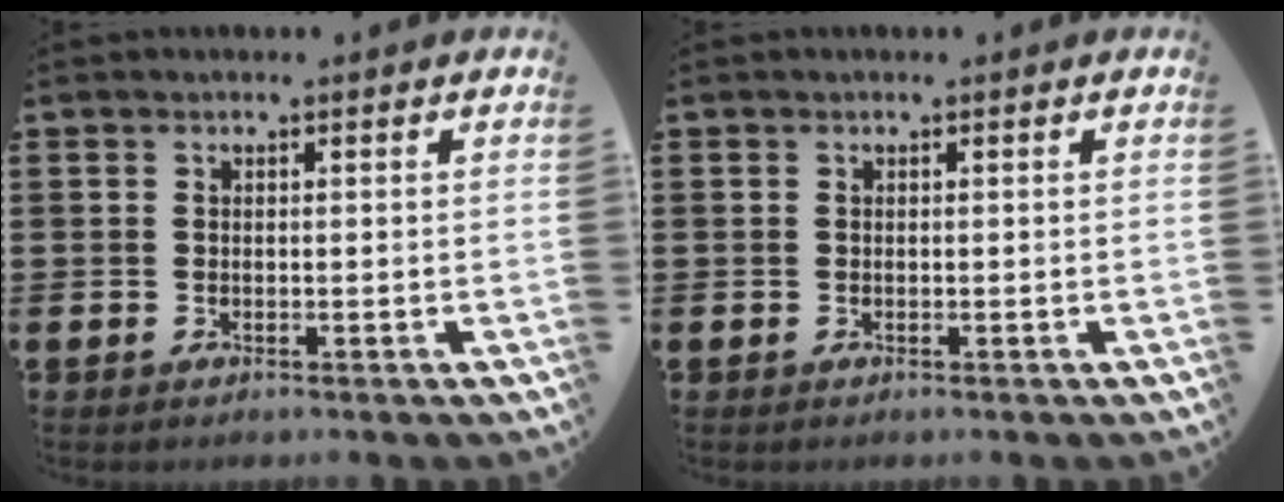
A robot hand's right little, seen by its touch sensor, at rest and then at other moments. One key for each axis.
{"total": 0.0}